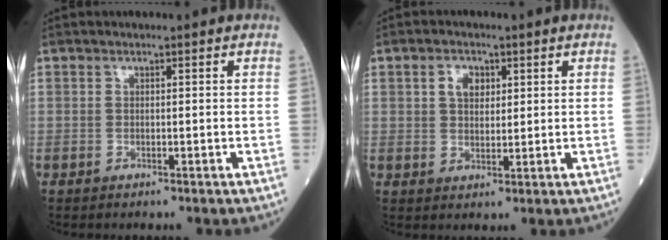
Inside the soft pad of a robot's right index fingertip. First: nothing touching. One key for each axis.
{"total": 3.6, "fx": 1.4, "fy": 2.3, "fz": 2.4, "tx": -0.042, "ty": 0.007, "tz": 0.025}